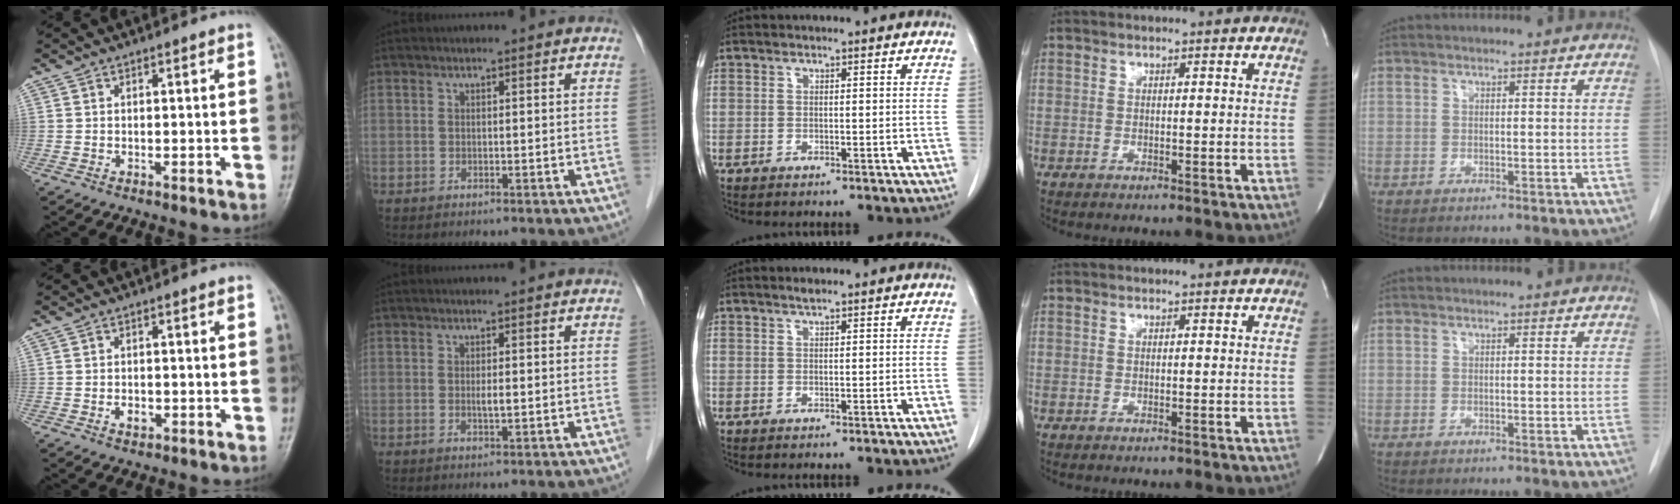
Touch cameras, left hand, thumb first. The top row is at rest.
{"thumb": {"total": 1.9, "force": [-0.6, 1.3, 1.3], "torque": [-0.014, 0.002, -0.008]}, "index": {"total": 1.2, "force": [-0.2, 0.2, 1.2], "torque": [-0.022, -0.005, -0.003]}, "middle": {"total": 0.8, "force": [0.6, 0.0, 0.5], "torque": [-0.013, 0.000, 0.014]}}